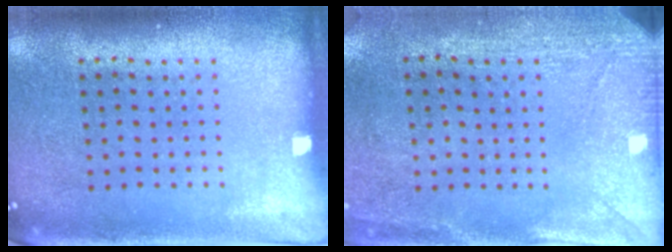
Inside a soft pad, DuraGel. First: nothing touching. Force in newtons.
{"total": 3.0, "press": 2.3, "slide": 1.9}